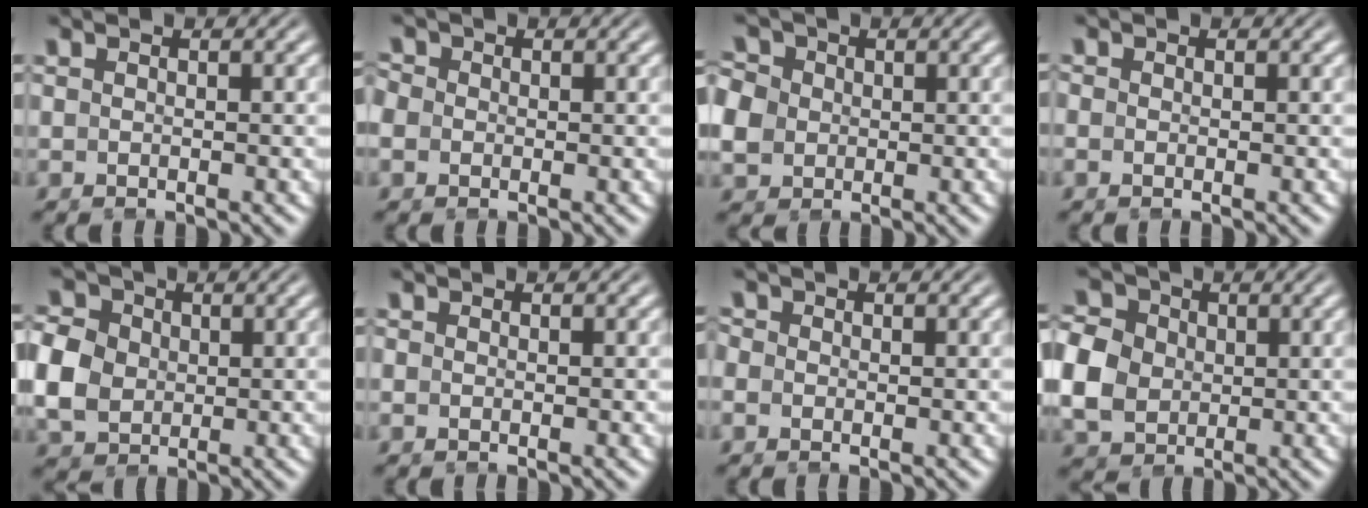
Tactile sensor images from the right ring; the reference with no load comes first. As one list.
[{"total": 3.7, "force": [-0.1, 3.5, 1.2], "torque": [-0.043, -0.004, -0.010]}, {"total": 6.9, "force": [0.8, 6.1, 3.1], "torque": [-0.075, -0.008, 0.009]}, {"total": 1.7, "force": [-0.3, 1.6, 0.5], "torque": [-0.019, -0.002, -0.008]}, {"total": 7.1, "force": [0.8, 6.2, 3.4], "torque": [-0.077, -0.012, 0.015]}, {"total": 1.1, "force": [-0.2, 1.0, 0.3], "torque": [-0.013, -0.004, -0.004]}, {"total": 2.6, "force": [-0.3, 2.5, 0.8], "torque": [-0.025, 0.002, -0.015]}, {"total": 8.2, "force": [0.9, 7.2, 3.9], "torque": [-0.087, -0.010, 0.014]}]